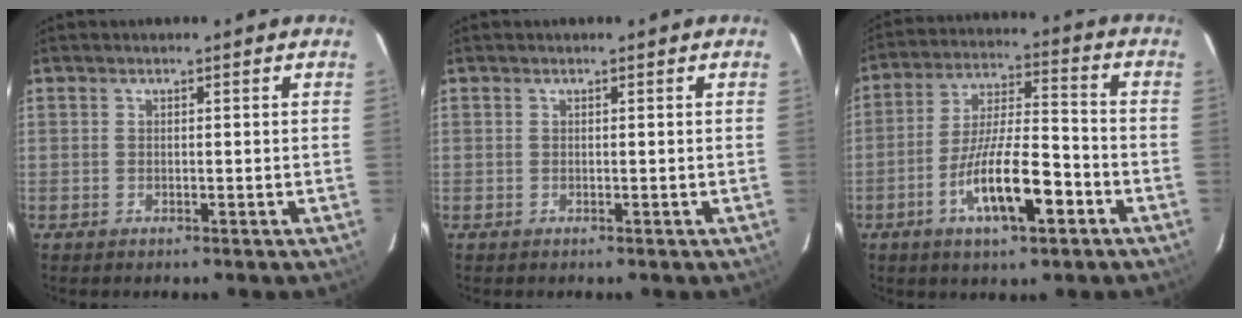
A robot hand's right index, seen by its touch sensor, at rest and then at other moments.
{"total": 0.0}
{"total": 13.4, "force": [-6.0, 3.4, 11.5], "torque": [-0.217, -0.003, -0.103]}